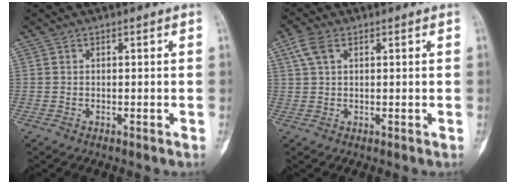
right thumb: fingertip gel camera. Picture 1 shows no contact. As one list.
[{"total": 4.0, "force": [1.7, 2.3, 2.7], "torque": [-0.062, 0.014, 0.036]}]